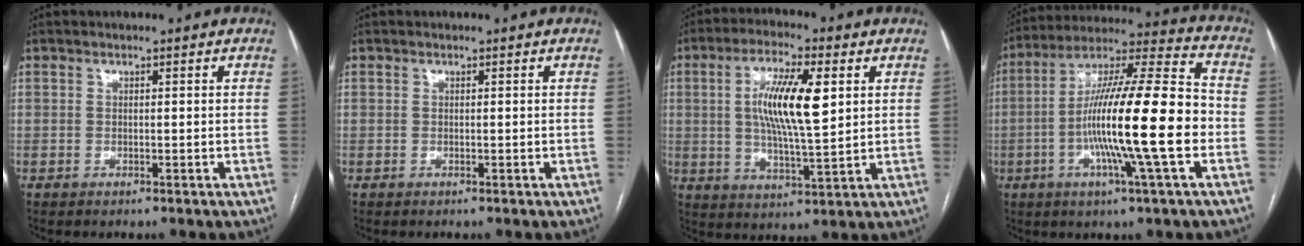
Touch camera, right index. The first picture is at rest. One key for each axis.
{"total": 0.0}
{"total": 11.5, "fx": 2.4, "fy": 2.1, "fz": 11.0, "tx": -0.203, "ty": 0.002, "tz": 0.042}
{"total": 19.8, "fx": -3.9, "fy": 0.5, "fz": 19.4, "tx": -0.336, "ty": 0.000, "tz": -0.074}